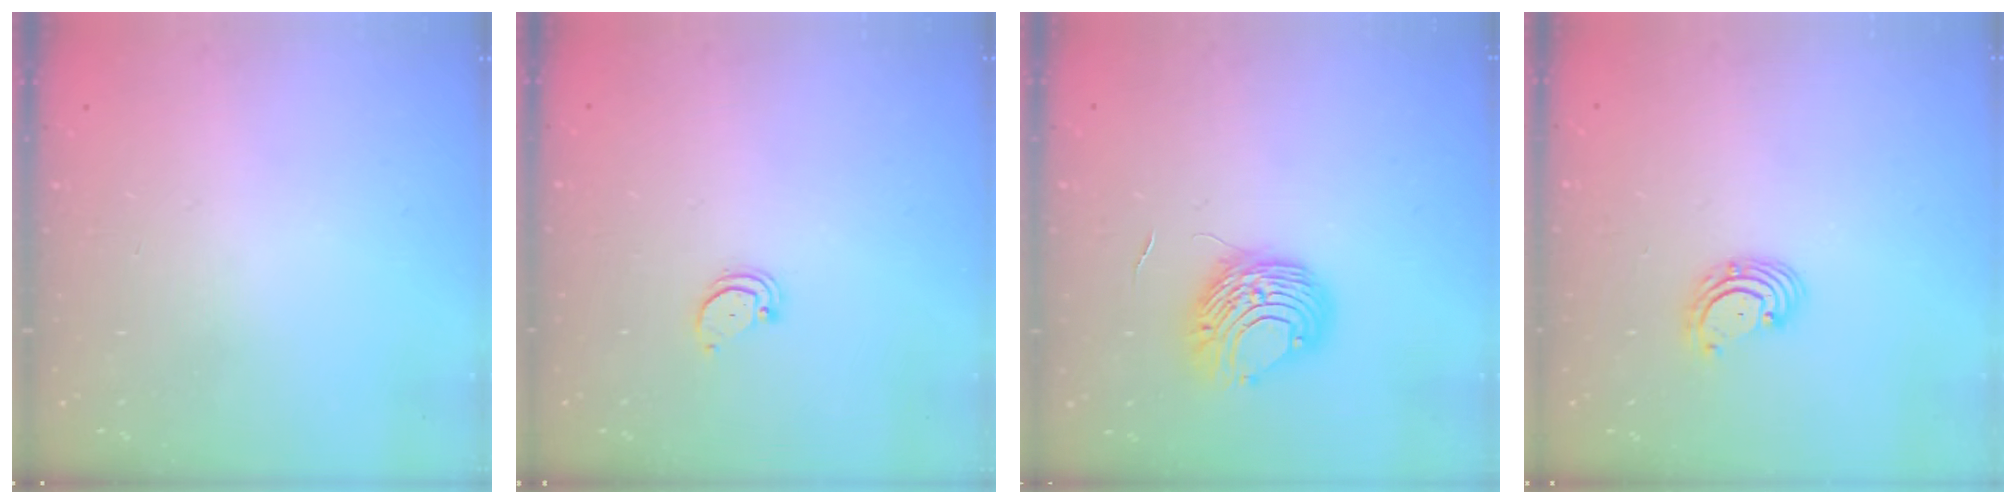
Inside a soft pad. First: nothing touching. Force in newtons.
{"total": 1.4, "press": 1.3, "slide": 0.1}
{"total": 8.7, "press": 8.7, "slide": 0.4}
{"total": 2.9, "press": 2.9, "slide": 0.1}